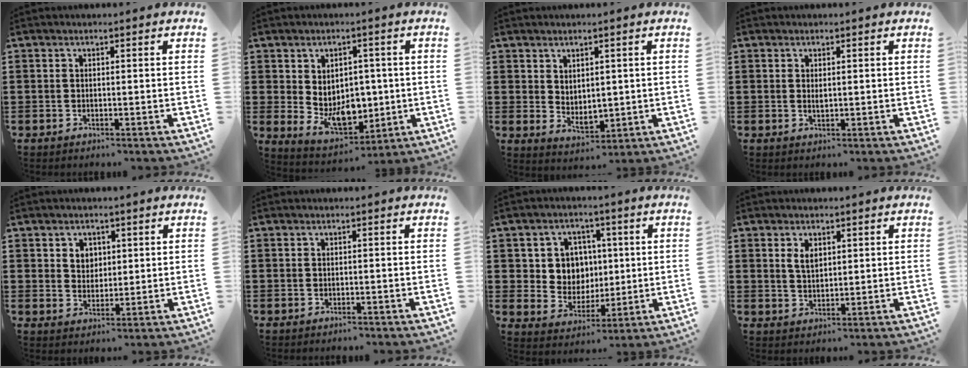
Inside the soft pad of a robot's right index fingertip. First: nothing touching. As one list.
[{"total": 7.7, "force": [-0.5, 5.6, 5.2], "torque": [-0.073, 0.002, -0.007]}, {"total": 2.9, "force": [2.0, 1.9, 0.9], "torque": [-0.017, -0.003, 0.036]}, {"total": 1.0, "force": [0.2, 0.3, 1.0], "torque": [-0.020, 0.000, 0.004]}, {"total": 3.1, "force": [1.4, 2.6, 0.9], "torque": [-0.021, 0.007, 0.023]}, {"total": 0.6, "force": [-0.6, 0.0, 0.2], "torque": [-0.008, -0.006, -0.011]}, {"total": 6.7, "force": [1.6, 6.2, 2.2], "torque": [-0.067, 0.012, 0.029]}, {"total": 2.7, "force": [1.2, 1.5, 1.9], "torque": [-0.043, 0.004, 0.021]}]